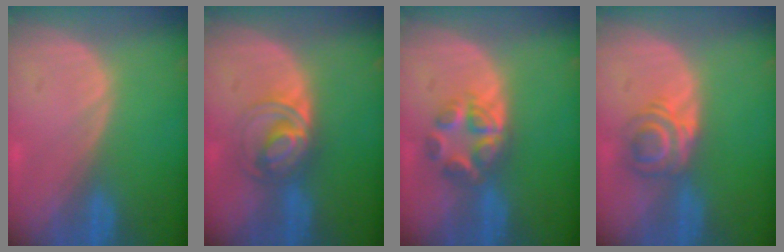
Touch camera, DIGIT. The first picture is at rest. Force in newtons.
{"total": 6.4, "press": 5.8, "slide": 2.8}
{"total": 5.9, "press": 5.4, "slide": 2.2}
{"total": 5.9, "press": 4.8, "slide": 3.3}